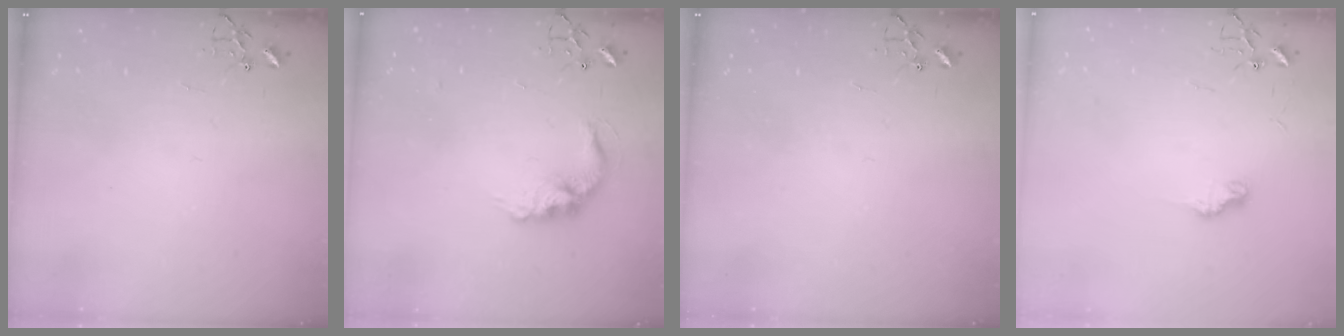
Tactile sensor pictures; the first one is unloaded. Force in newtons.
{"total": 11.9, "press": 11.9, "slide": 0.7}
{"total": 0.0}
{"total": 7.1, "press": 7.1, "slide": 0.5}